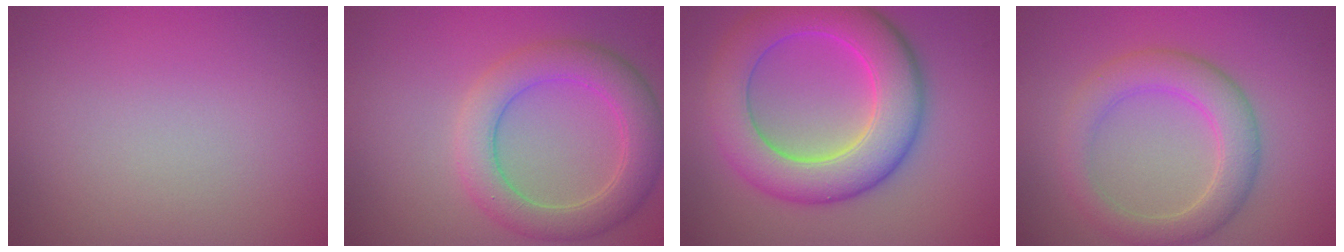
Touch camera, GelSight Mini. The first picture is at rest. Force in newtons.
{"total": 5.3, "press": 5.3, "slide": 0.2}
{"total": 8.9, "press": 8.9, "slide": 0.2}
{"total": 4.5, "press": 4.5, "slide": 0.6}